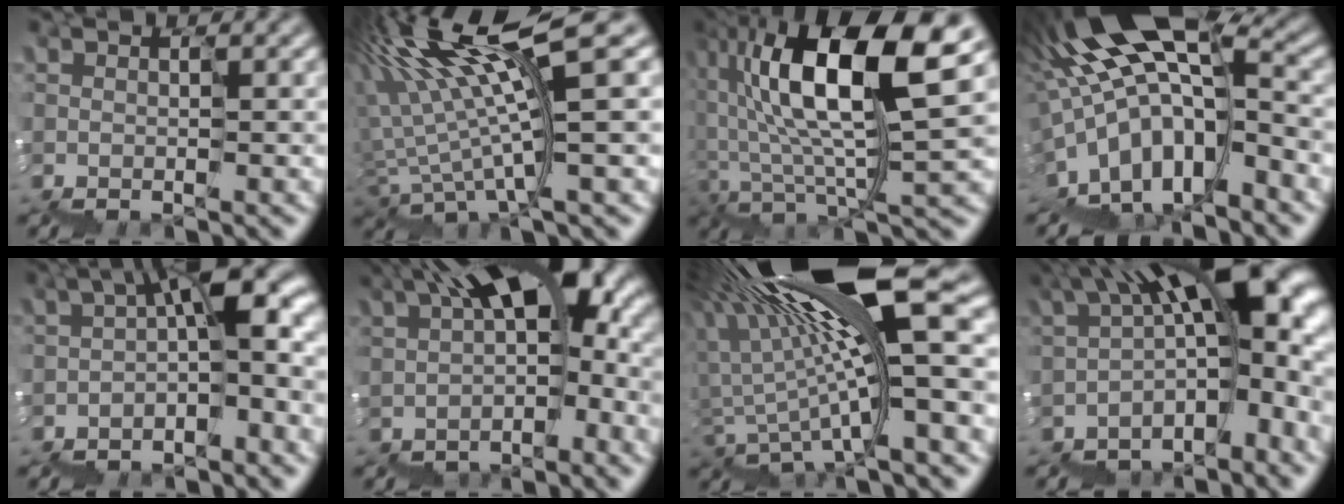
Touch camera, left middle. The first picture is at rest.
{"total": 7.7, "force": [3.9, 1.3, 6.5], "torque": [-0.146, 0.020, 0.081]}
{"total": 11.3, "force": [1.9, 3.9, 10.5], "torque": [-0.211, 0.017, 0.037]}
{"total": 11.9, "force": [-3.4, 4.2, 10.6], "torque": [-0.190, 0.036, -0.059]}
{"total": 7.7, "force": [-1.1, 2.6, 7.2], "torque": [-0.105, 0.026, -0.020]}
{"total": 9.3, "force": [0.8, 4.5, 8.0], "torque": [-0.130, 0.013, 0.021]}
{"total": 13.6, "force": [4.7, 3.2, 12.4], "torque": [-0.233, 0.011, 0.092]}
{"total": 11.6, "force": [0.0, 5.0, 10.5], "torque": [-0.155, 0.030, 0.012]}